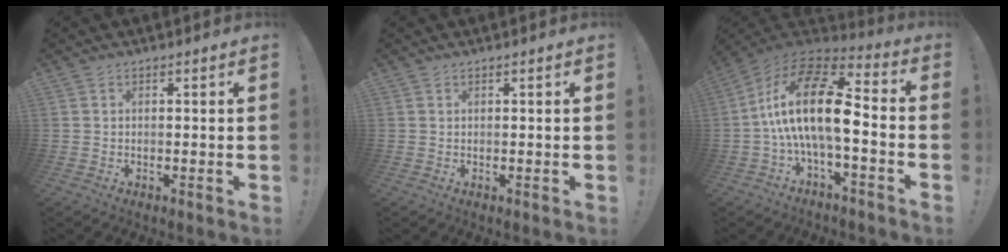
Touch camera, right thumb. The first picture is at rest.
{"total": 0.0}
{"total": 20.9, "force": [0.0, 8.5, 19.1], "torque": [-0.361, 0.012, 0.000]}